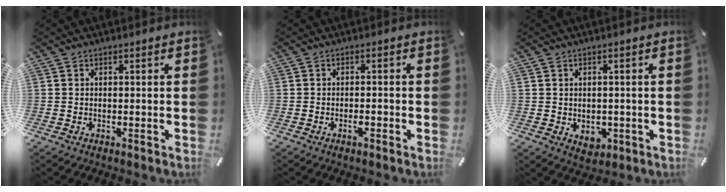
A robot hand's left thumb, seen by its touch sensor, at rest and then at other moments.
{"total": 1.8, "force": [-0.9, 0.7, 1.4], "torque": [-0.025, 0.003, -0.018]}
{"total": 3.1, "force": [-0.4, 2.8, 1.3], "torque": [-0.006, -0.001, -0.009]}